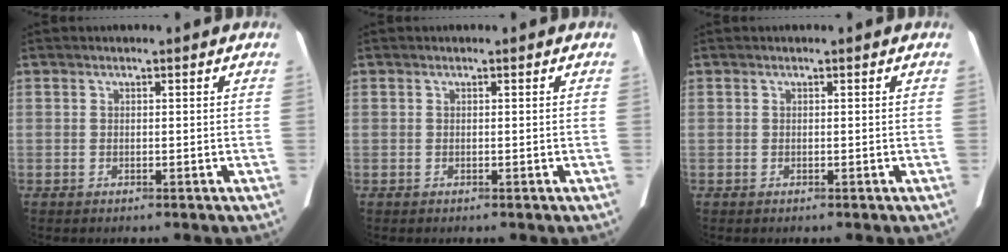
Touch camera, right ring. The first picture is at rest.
{"total": 0.0}
{"total": 0.0}